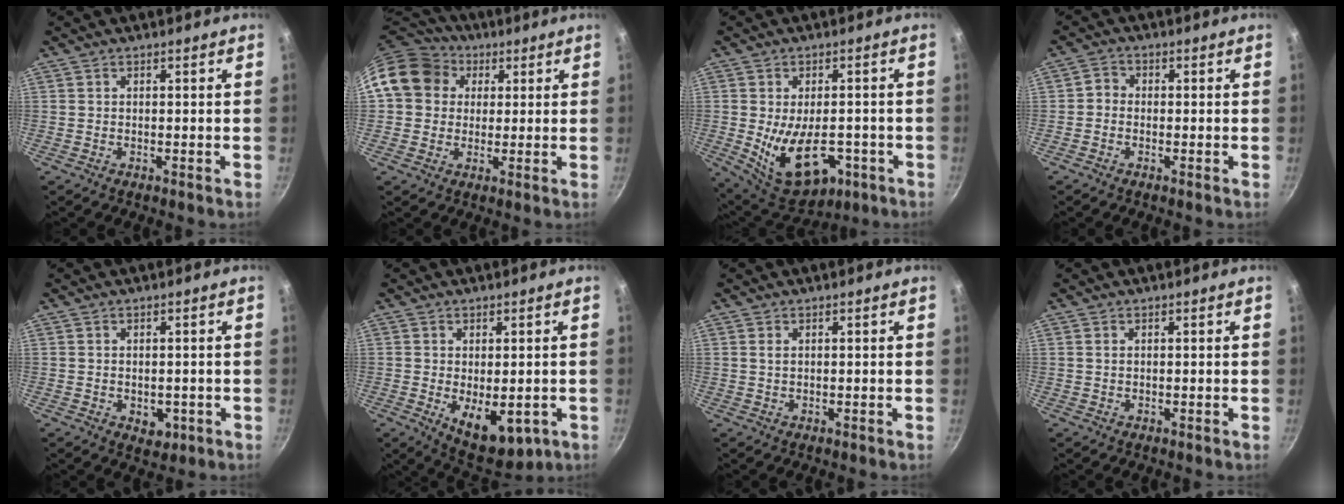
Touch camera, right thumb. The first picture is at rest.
{"total": 13.3, "force": [3.6, 11.4, 5.8], "torque": [-0.083, 0.023, 0.051]}
{"total": 14.5, "force": [-3.8, 8.2, 11.3], "torque": [-0.143, -0.006, -0.038]}
{"total": 2.0, "force": [-0.8, 1.7, 0.8], "torque": [-0.011, 0.012, -0.023]}
{"total": 3.3, "force": [-0.8, 2.4, 2.2], "torque": [-0.022, -0.001, -0.005]}
{"total": 10.2, "force": [-2.2, 5.5, 8.3], "torque": [-0.098, -0.015, -0.013]}
{"total": 1.0, "force": [0.3, 0.5, 0.7], "torque": [-0.014, 0.001, 0.006]}
{"total": 0.6, "force": [0.2, 0.4, 0.4], "torque": [-0.008, 0.001, 0.003]}